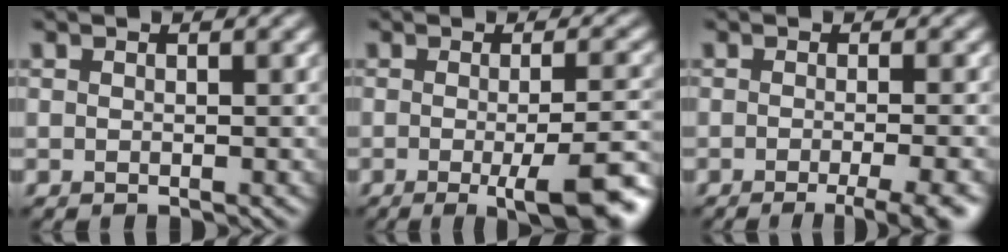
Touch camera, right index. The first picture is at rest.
{"total": 8.6, "force": [-2.9, 2.2, 7.8], "torque": [-0.093, -0.009, -0.035]}
{"total": 5.2, "force": [-2.6, 1.3, 4.3], "torque": [-0.039, -0.002, -0.033]}